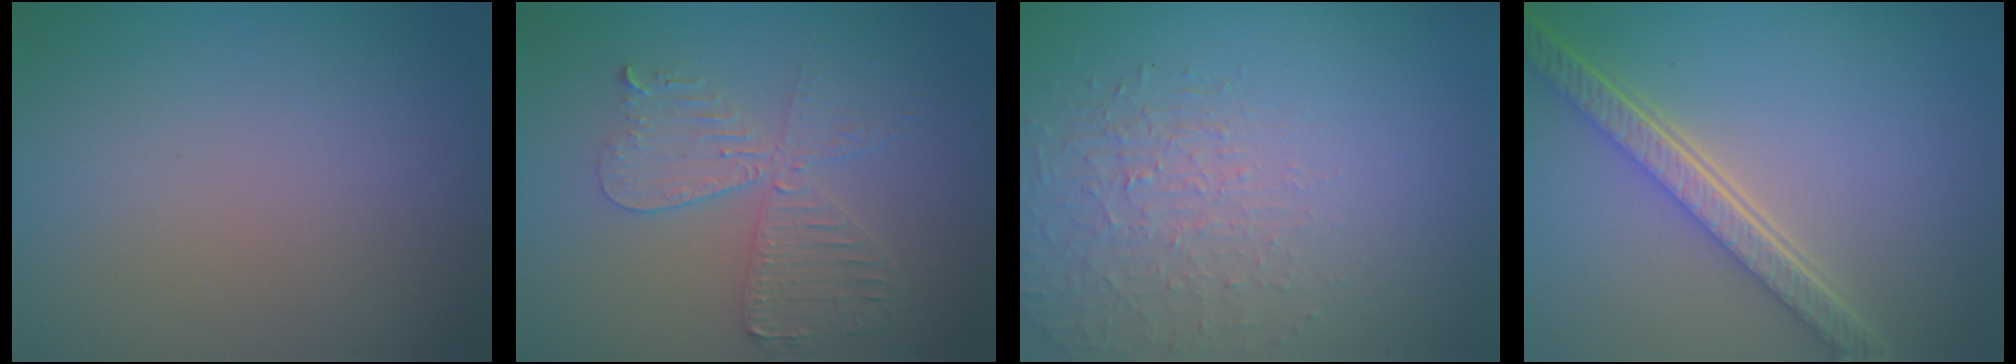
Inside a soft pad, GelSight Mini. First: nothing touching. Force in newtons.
{"total": 4.7, "press": 4.0, "slide": 2.4}
{"total": 1.6, "press": 1.0, "slide": 1.2}
{"total": 5.6, "press": 4.1, "slide": 3.8}